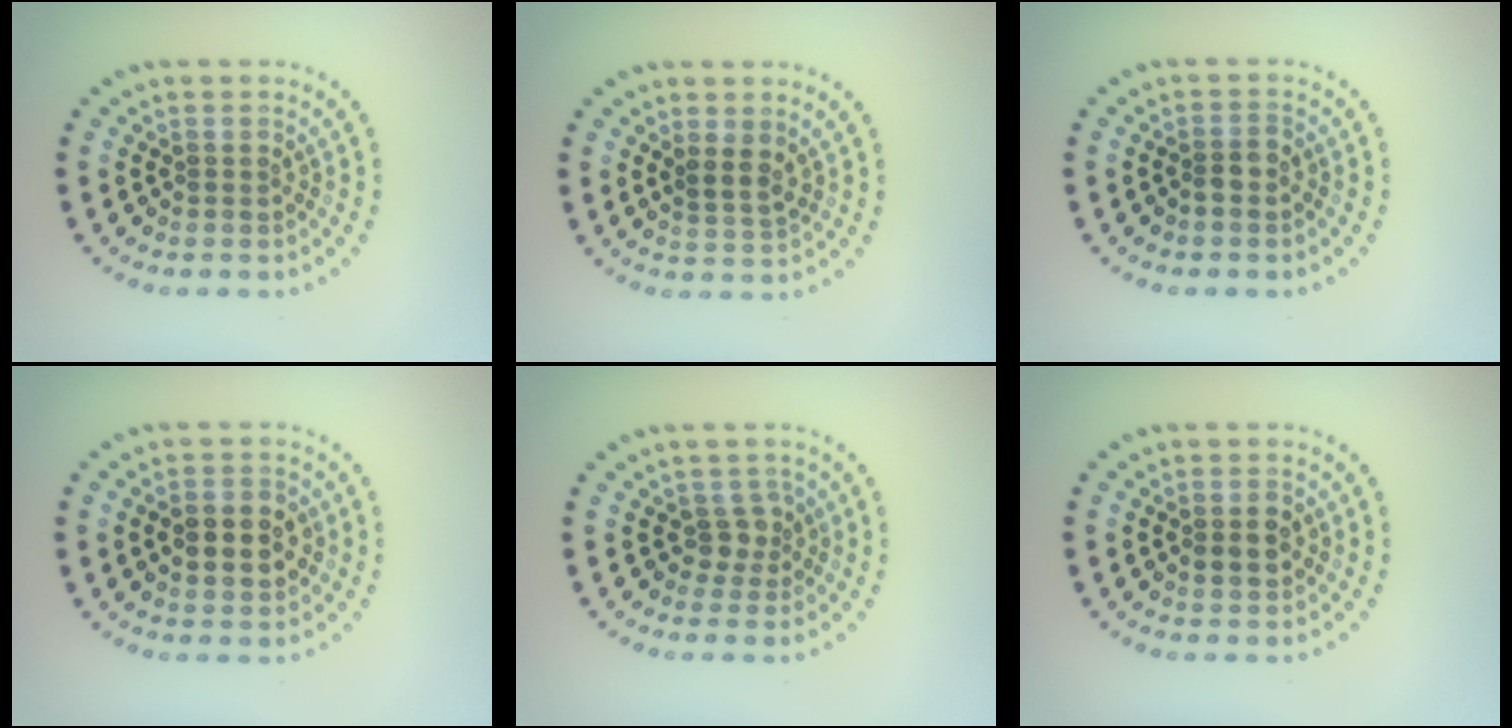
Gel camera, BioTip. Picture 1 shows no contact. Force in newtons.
{"total": 1.9, "press": 1.4, "slide": 1.3}
{"total": 1.4, "press": 1.2, "slide": 0.7}
{"total": 3.9, "press": 3.9, "slide": 0.1}
{"total": 1.9, "press": 1.4, "slide": 1.2}
{"total": 2.4, "press": 2.4, "slide": 0.1}